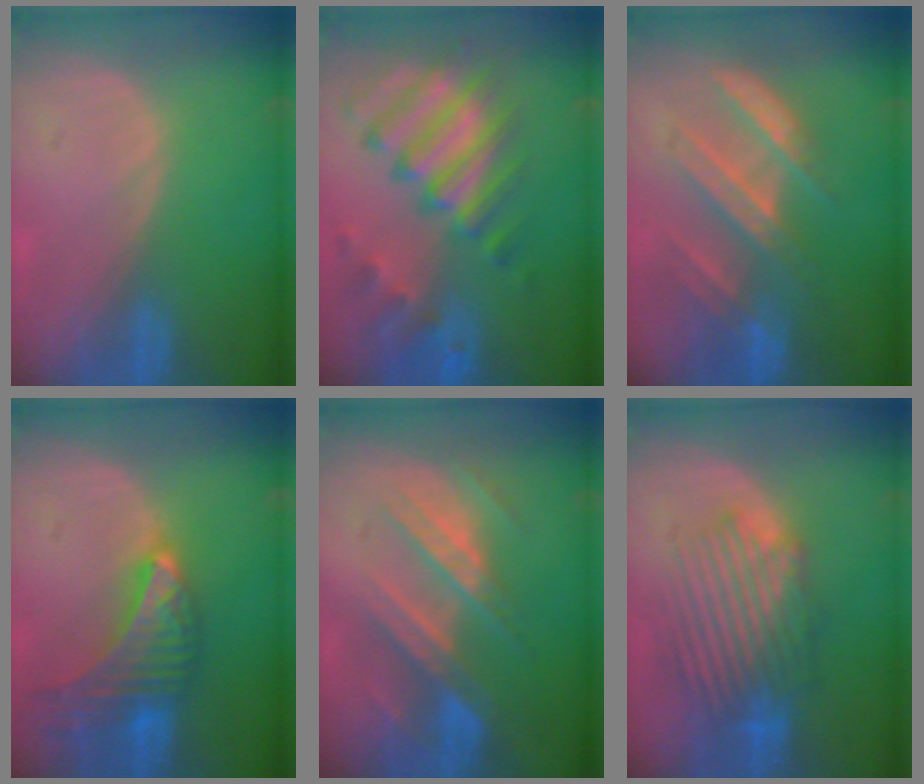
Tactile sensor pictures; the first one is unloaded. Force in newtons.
{"total": 11.3, "press": 9.7, "slide": 5.8}
{"total": 7.6, "press": 7.4, "slide": 1.7}
{"total": 9.6, "press": 8.5, "slide": 4.4}
{"total": 8.8, "press": 7.9, "slide": 3.7}
{"total": 9.3, "press": 8.8, "slide": 3.0}